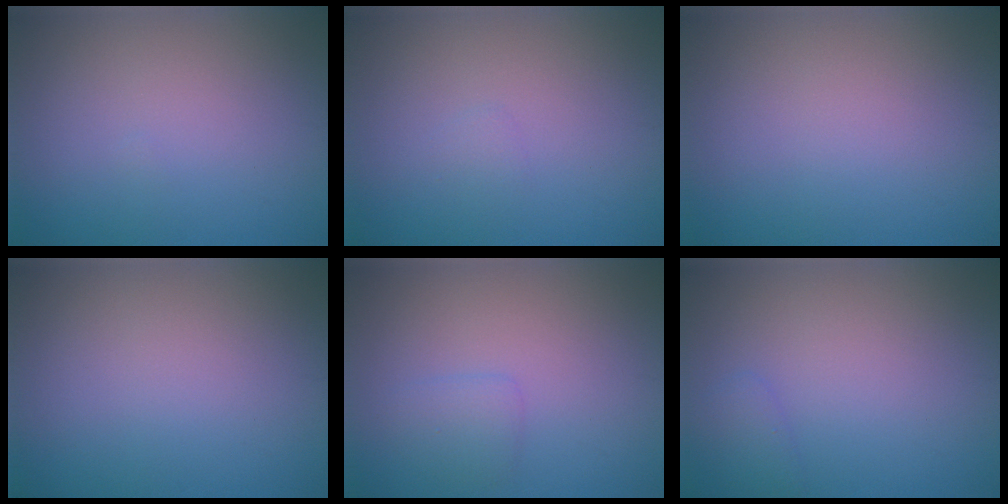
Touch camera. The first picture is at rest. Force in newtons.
{"total": 0.6, "press": 0.5, "slide": 0.1}
{"total": 0.0}
{"total": 0.0}
{"total": 1.4, "press": 1.4, "slide": 0.1}
{"total": 1.0, "press": 1.0, "slide": 0.1}